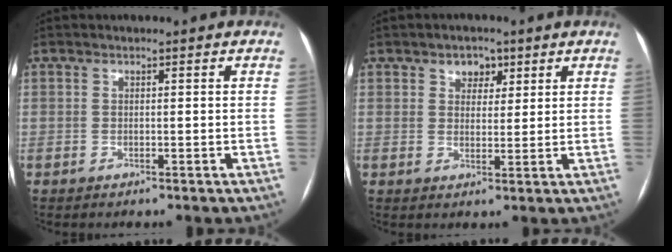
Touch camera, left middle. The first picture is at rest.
{"total": 3.5, "force": [2.1, 2.4, 1.5], "torque": [-0.017, 0.003, 0.032]}